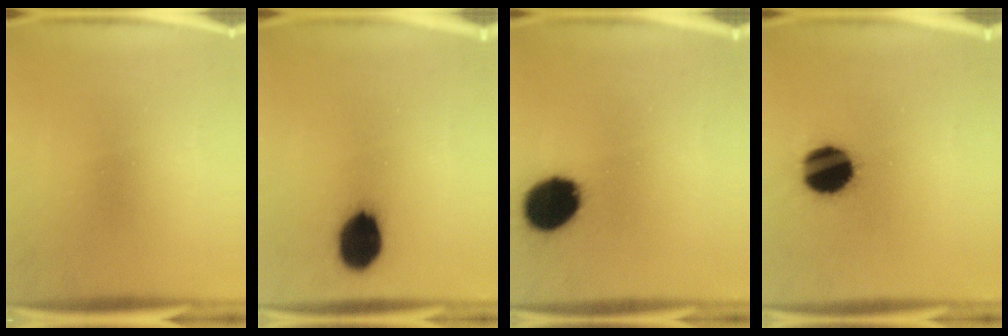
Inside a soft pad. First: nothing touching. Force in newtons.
{"total": 12.0}
{"total": 15.5}
{"total": 16.4}